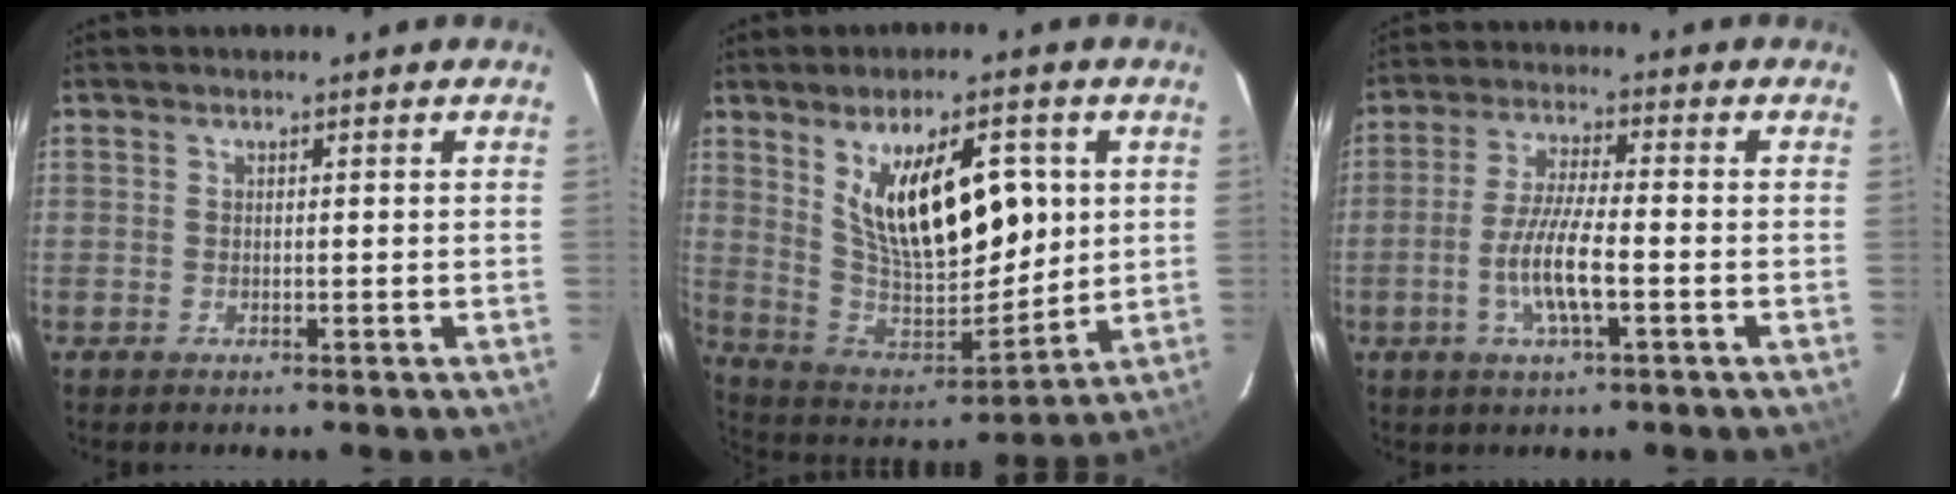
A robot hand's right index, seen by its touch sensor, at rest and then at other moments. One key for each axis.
{"total": 19.2, "fx": 6.0, "fy": 8.9, "fz": 16.0, "tx": -0.268, "ty": -0.008, "tz": 0.124}
{"total": 8.2, "fx": -2.6, "fy": 1.3, "fz": 7.7, "tx": -0.153, "ty": -0.005, "tz": -0.051}